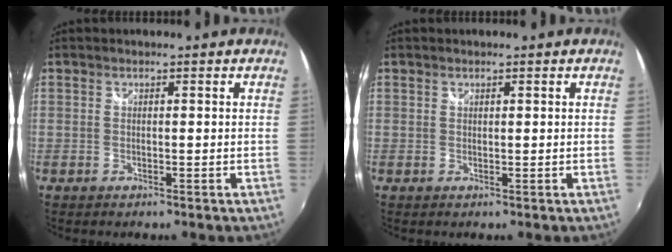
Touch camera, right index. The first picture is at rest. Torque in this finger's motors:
{"motor_torque": [-0.06, -0.02, -0.02, 0.00]}